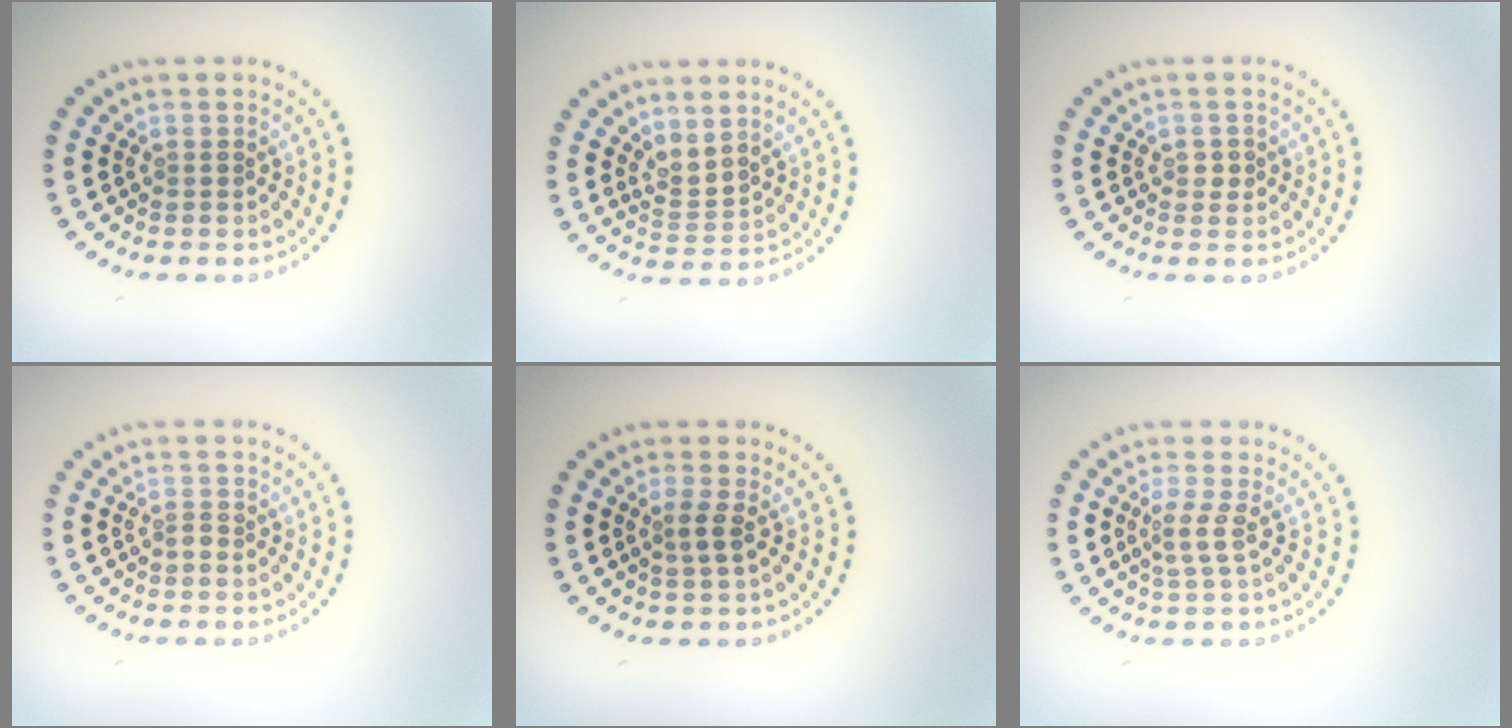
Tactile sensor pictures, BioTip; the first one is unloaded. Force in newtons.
{"total": 2.1, "press": 1.4, "slide": 1.6}
{"total": 0.9, "press": 0.9, "slide": 0.2}
{"total": 0.9, "press": 0.6, "slide": 0.6}
{"total": 1.4, "press": 1.1, "slide": 0.9}
{"total": 1.7, "press": 1.1, "slide": 1.3}